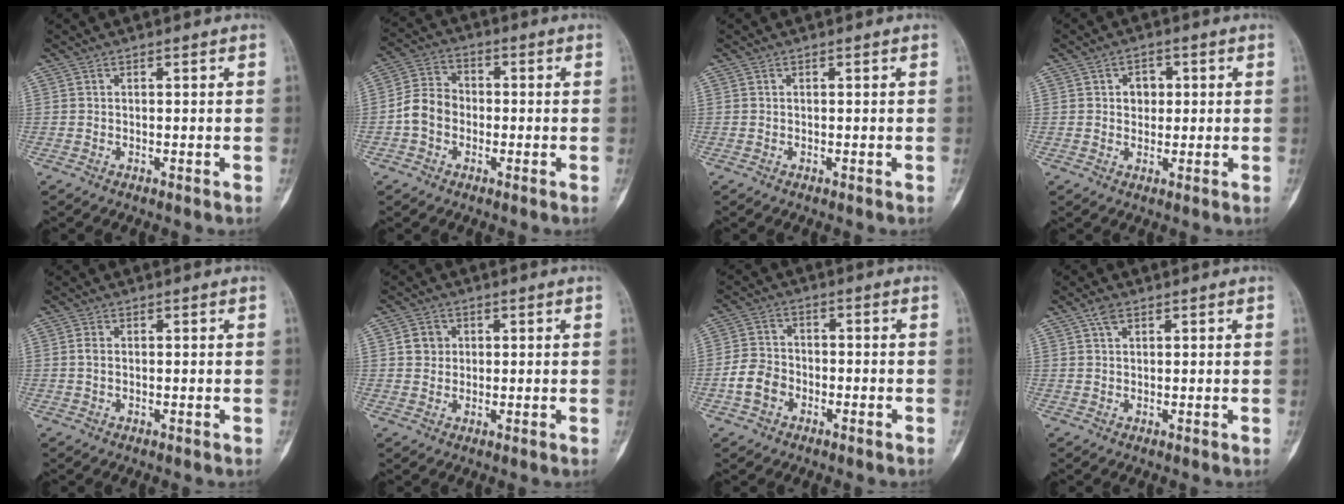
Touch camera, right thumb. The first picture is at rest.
{"total": 7.2, "force": [-1.5, 5.9, 3.8], "torque": [-0.056, 0.027, -0.041]}
{"total": 0.0}
{"total": 3.6, "force": [0.7, 2.9, 1.9], "torque": [-0.005, 0.003, 0.006]}
{"total": 1.4, "force": [0.1, 0.9, 1.1], "torque": [-0.022, 0.000, 0.002]}
{"total": 3.5, "force": [0.9, 3.2, 1.2], "torque": [-0.002, 0.000, 0.014]}
{"total": 6.0, "force": [-2.4, 4.5, 3.2], "torque": [-0.051, 0.025, -0.049]}
{"total": 2.4, "force": [1.4, 1.3, 1.5], "torque": [-0.026, 0.001, 0.026]}